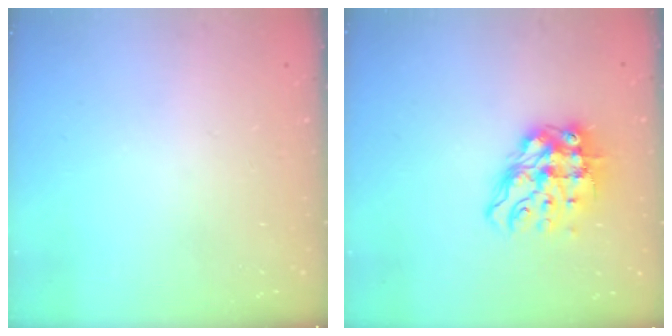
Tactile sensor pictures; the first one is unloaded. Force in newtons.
{"total": 11.9, "press": 11.8, "slide": 1.4}